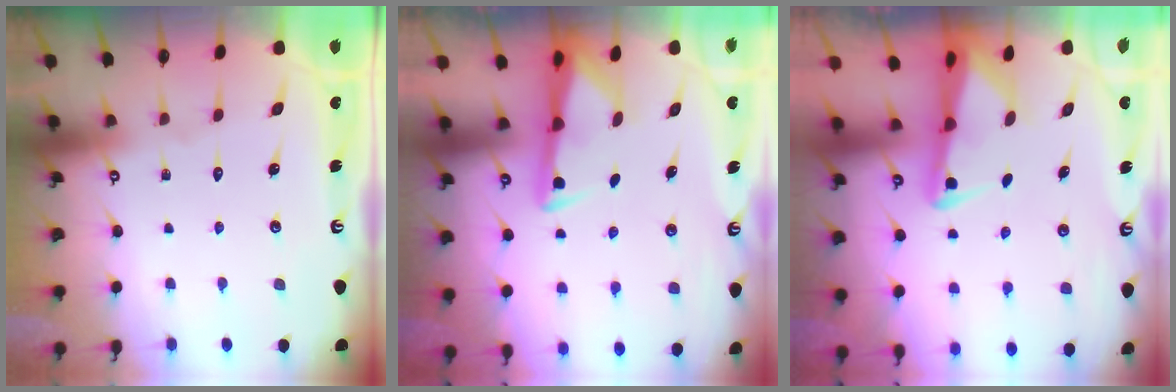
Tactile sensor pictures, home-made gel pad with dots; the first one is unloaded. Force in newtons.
{"total": 2.8, "press": 2.7, "slide": 0.5}
{"total": 2.1, "press": 2.1, "slide": 0.5}